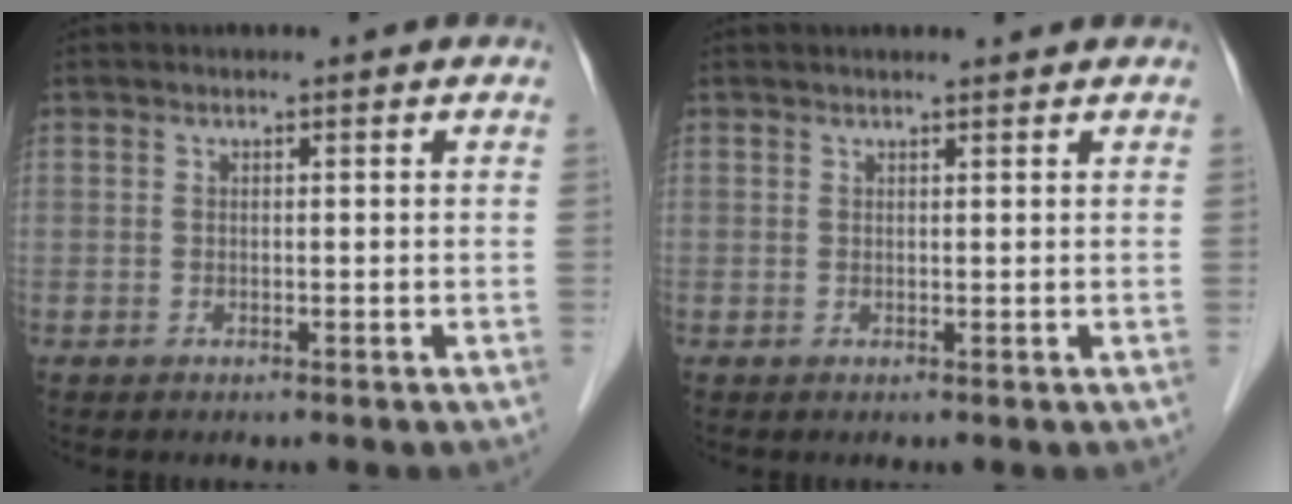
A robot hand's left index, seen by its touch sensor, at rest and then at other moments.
{"total": 1.9, "force": [1.8, 0.0, 0.6], "torque": [-0.007, 0.010, 0.024]}